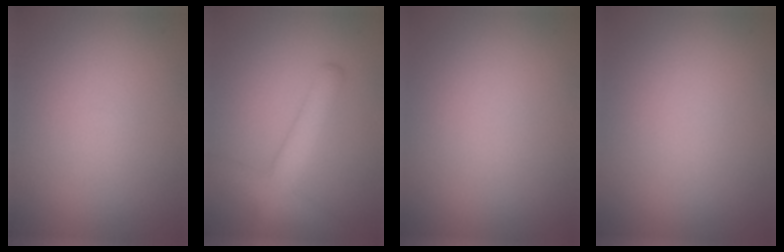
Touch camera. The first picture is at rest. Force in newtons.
{"total": 3.8, "press": 3.8, "slide": 0.2}
{"total": 0.0}
{"total": 0.0}